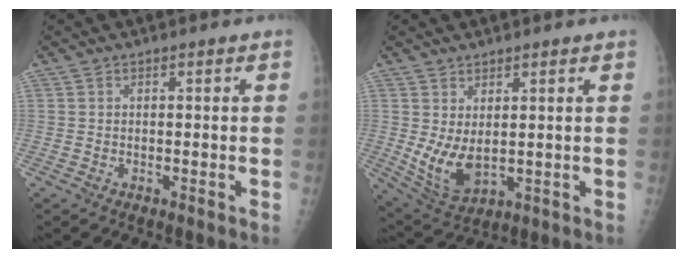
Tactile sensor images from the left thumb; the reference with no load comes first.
{"total": 7.8, "force": [1.0, 4.2, 6.5], "torque": [-0.114, -0.021, 0.038]}